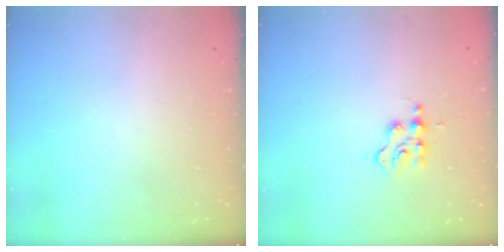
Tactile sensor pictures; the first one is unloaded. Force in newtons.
{"total": 2.7, "press": 2.7, "slide": 0.4}